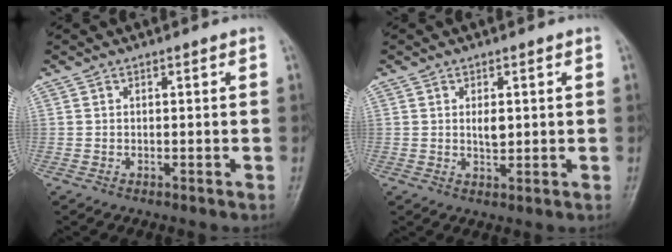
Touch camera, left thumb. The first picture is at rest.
{"total": 2.9, "force": [0.6, 1.5, 2.4], "torque": [-0.034, -0.006, 0.011]}